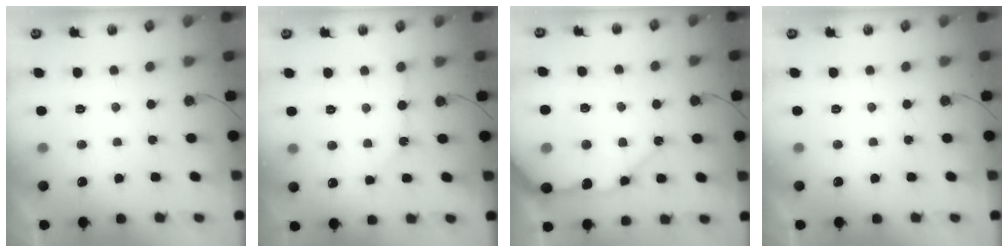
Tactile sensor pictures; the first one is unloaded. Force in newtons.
{"total": 3.3, "press": 3.3, "slide": 0.4}
{"total": 16.9, "press": 16.7, "slide": 2.6}
{"total": 0.0}